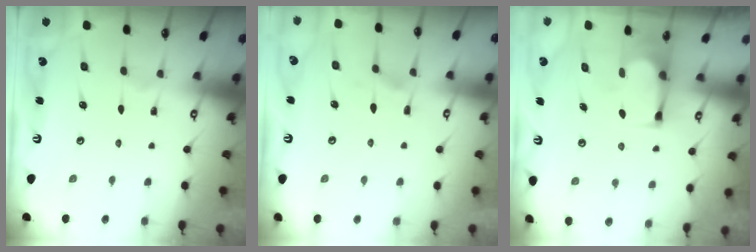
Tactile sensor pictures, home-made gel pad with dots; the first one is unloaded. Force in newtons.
{"total": 1.5, "press": 1.0, "slide": 1.1}
{"total": 2.2, "press": 2.2, "slide": 0.2}